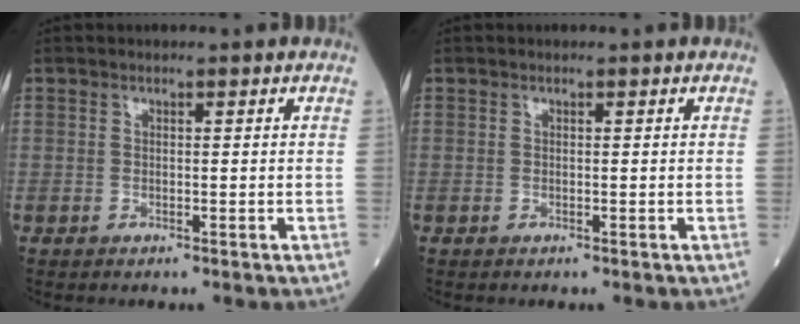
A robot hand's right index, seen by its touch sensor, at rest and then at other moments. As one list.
[{"total": 0.0}]